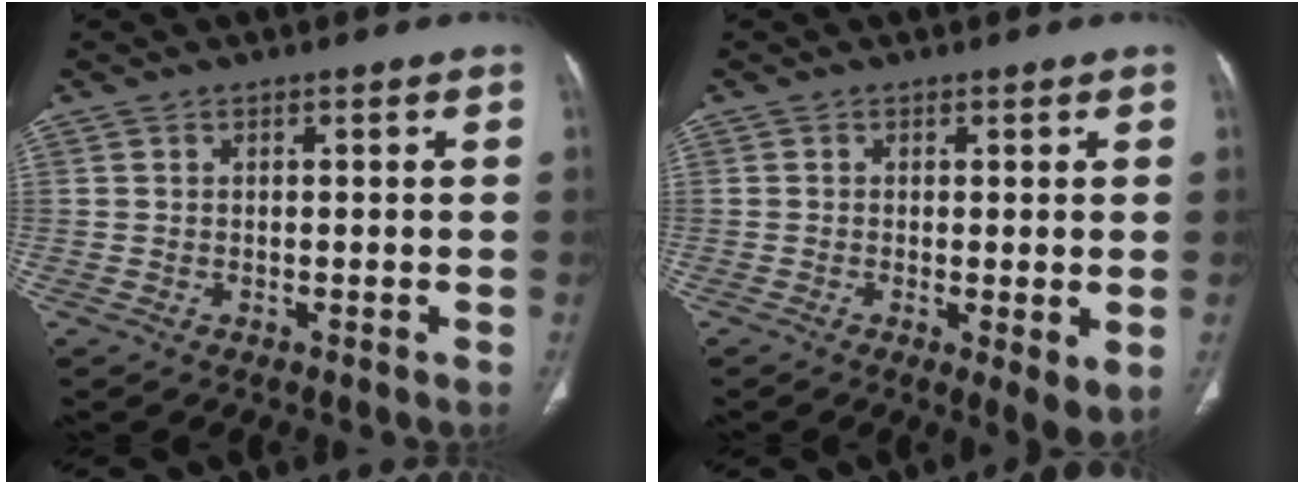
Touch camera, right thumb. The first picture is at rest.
{"total": 4.5, "force": [-0.6, 1.2, 4.3], "torque": [-0.073, -0.017, -0.012]}